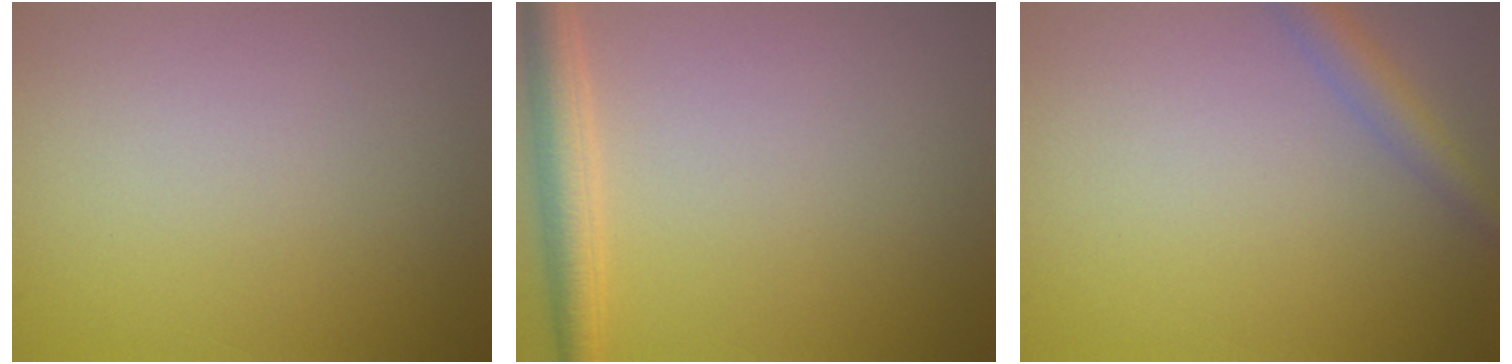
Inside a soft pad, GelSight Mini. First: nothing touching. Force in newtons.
{"total": 3.0, "press": 3.0, "slide": 0.2}
{"total": 2.3, "press": 2.3, "slide": 0.1}